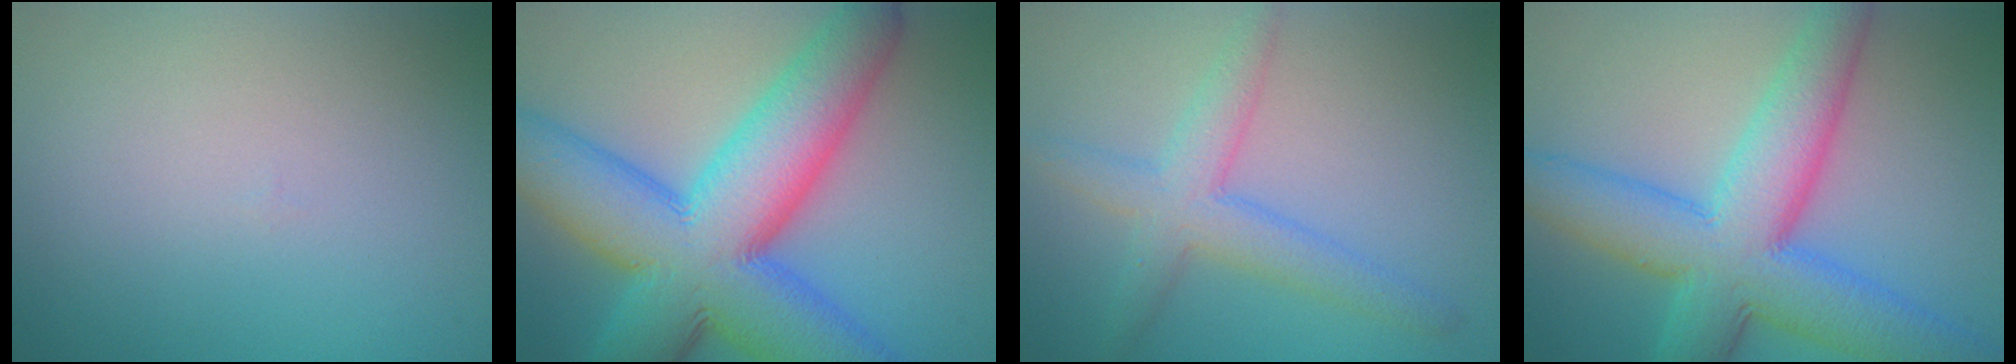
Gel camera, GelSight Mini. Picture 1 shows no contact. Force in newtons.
{"total": 15.0, "press": 15.0, "slide": 0.4}
{"total": 4.0, "press": 4.0, "slide": 0.1}
{"total": 9.9, "press": 9.9, "slide": 0.4}